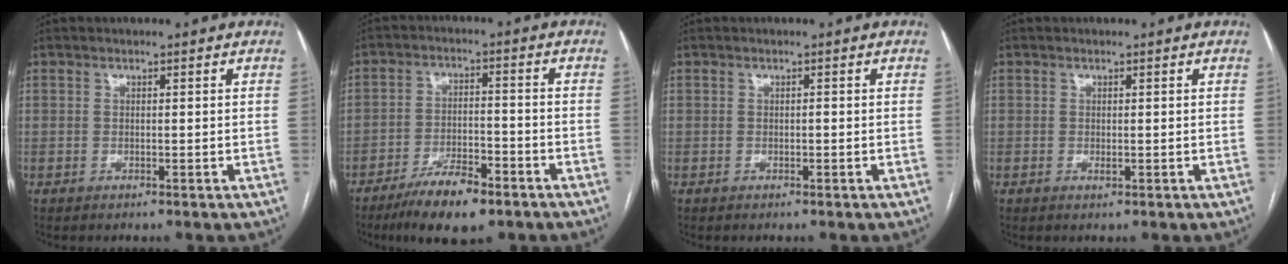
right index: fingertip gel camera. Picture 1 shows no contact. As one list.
[{"total": 9.2, "force": [-6.4, 2.5, 6.1], "torque": [-0.107, -0.006, -0.106]}, {"total": 0.0}, {"total": 0.5, "force": [0.0, 0.2, 0.5], "torque": [-0.009, -0.002, 0.001]}]